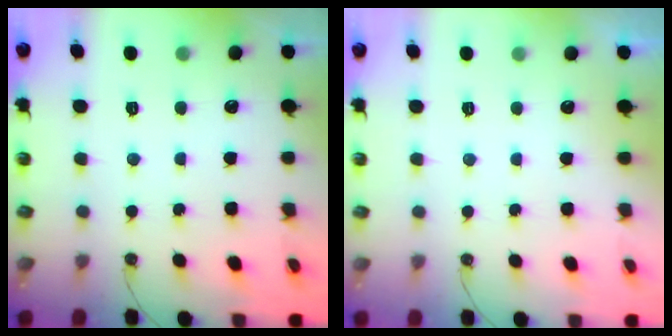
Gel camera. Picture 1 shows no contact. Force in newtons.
{"total": 0.0}